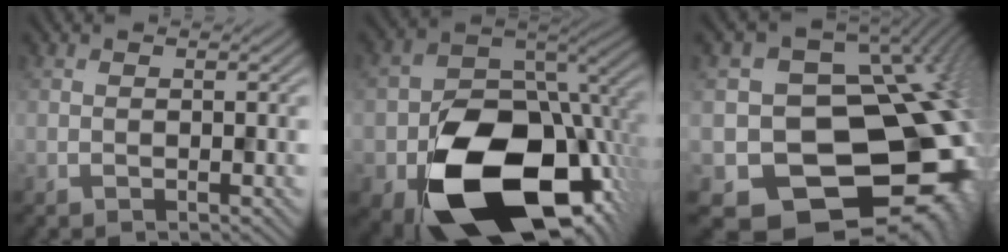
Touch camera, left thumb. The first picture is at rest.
{"total": 19.8, "force": [-7.9, 12.9, 12.6], "torque": [-0.216, -0.048, -0.116]}
{"total": 18.3, "force": [-4.6, 13.6, 11.4], "torque": [-0.176, -0.044, -0.032]}